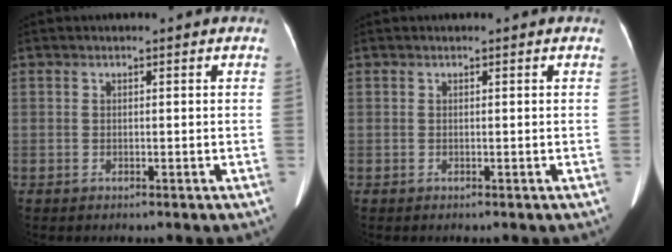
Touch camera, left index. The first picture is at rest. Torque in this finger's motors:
{"motor_torque": [0.03, 0.03, 0.00, 0.01]}